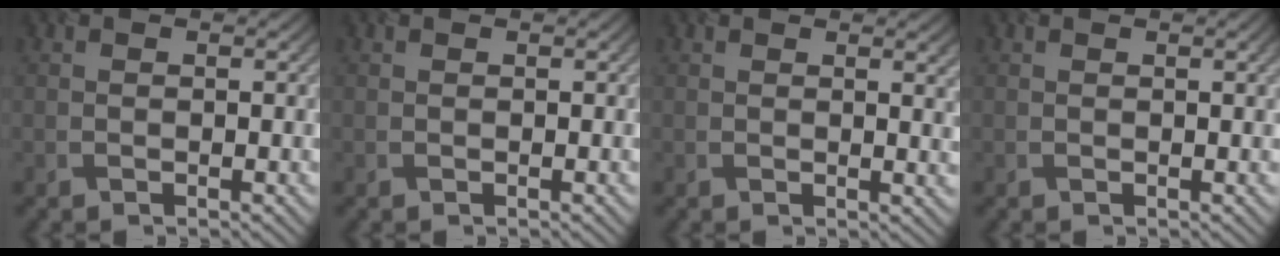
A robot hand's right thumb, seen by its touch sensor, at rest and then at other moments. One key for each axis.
{"total": 0.0}
{"total": 2.9, "fx": 1.5, "fy": 0.6, "fz": 2.4, "tx": -0.036, "ty": 0.002, "tz": 0.027}
{"total": 1.2, "fx": 0.7, "fy": 0.1, "fz": 1.0, "tx": -0.018, "ty": 0.003, "tz": 0.009}